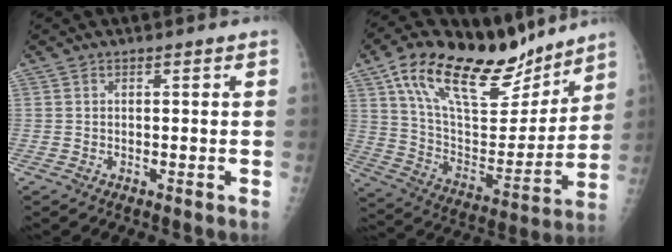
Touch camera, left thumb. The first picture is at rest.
{"total": 26.5, "force": [17.9, 10.8, 16.2], "torque": [-0.232, -0.049, 0.306]}